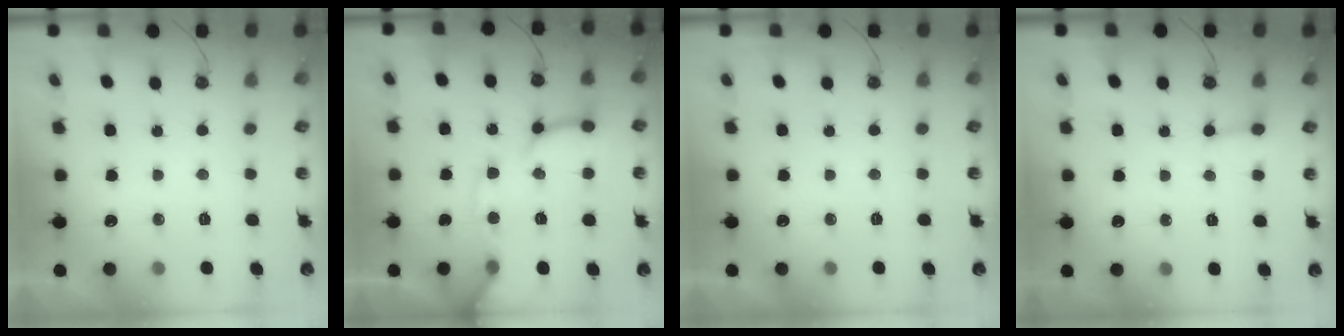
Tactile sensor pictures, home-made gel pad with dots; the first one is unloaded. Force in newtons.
{"total": 15.0, "press": 14.9, "slide": 2.1}
{"total": 0.0}
{"total": 3.1, "press": 3.1, "slide": 0.3}